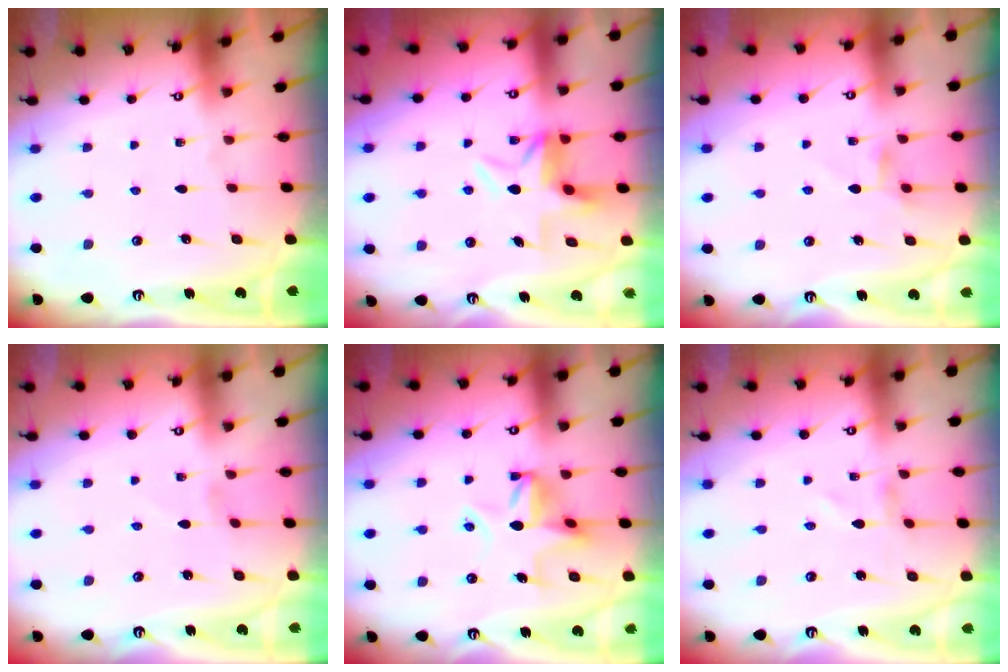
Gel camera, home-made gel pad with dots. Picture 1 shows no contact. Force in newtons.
{"total": 4.6, "press": 4.6, "slide": 0.7}
{"total": 5.2, "press": 5.2, "slide": 0.4}
{"total": 0.9, "press": 0.9, "slide": 0.1}
{"total": 7.7, "press": 7.7, "slide": 1.1}
{"total": 0.7, "press": 0.6, "slide": 0.1}